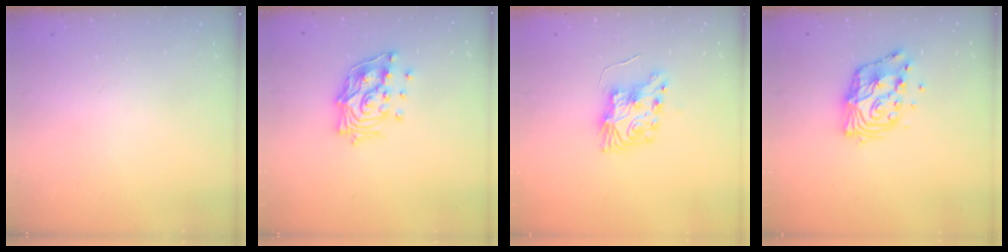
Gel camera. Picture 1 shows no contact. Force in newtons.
{"total": 15.1, "press": 15.0, "slide": 1.8}
{"total": 9.1, "press": 9.1, "slide": 0.3}
{"total": 12.3, "press": 12.3, "slide": 1.1}